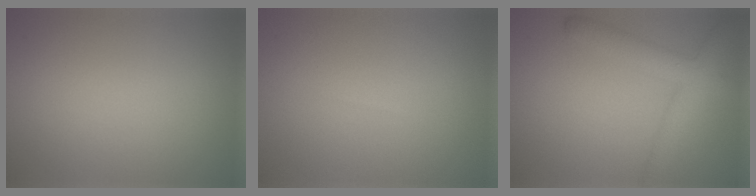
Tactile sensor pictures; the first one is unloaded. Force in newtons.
{"total": 0.0}
{"total": 4.7, "press": 4.7, "slide": 0.2}